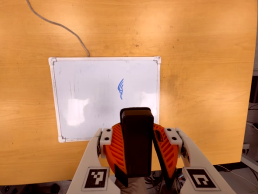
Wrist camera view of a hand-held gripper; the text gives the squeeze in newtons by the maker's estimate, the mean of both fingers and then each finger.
{"total": 7.4, "left": 7.9, "right": 6.8}